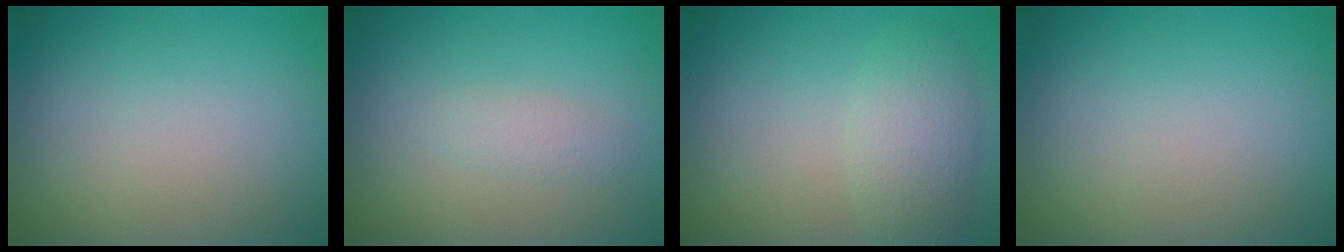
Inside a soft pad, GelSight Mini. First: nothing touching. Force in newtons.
{"total": 1.2, "press": 1.2, "slide": 0.0}
{"total": 3.2, "press": 3.2, "slide": 0.1}
{"total": 0.0}